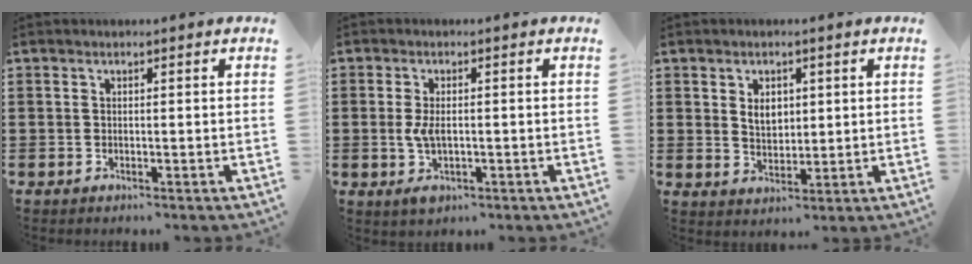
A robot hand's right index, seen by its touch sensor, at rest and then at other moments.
{"total": 3.6, "force": [-0.4, 1.9, 3.1], "torque": [-0.071, 0.000, -0.012]}
{"total": 3.7, "force": [1.2, 2.7, 2.2], "torque": [-0.043, 0.009, 0.018]}